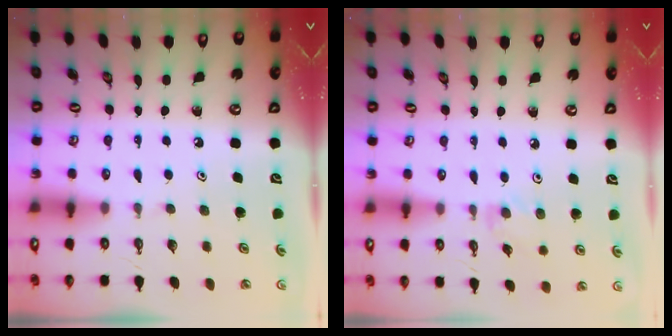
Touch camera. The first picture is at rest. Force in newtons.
{"total": 2.3, "press": 2.3, "slide": 0.4}